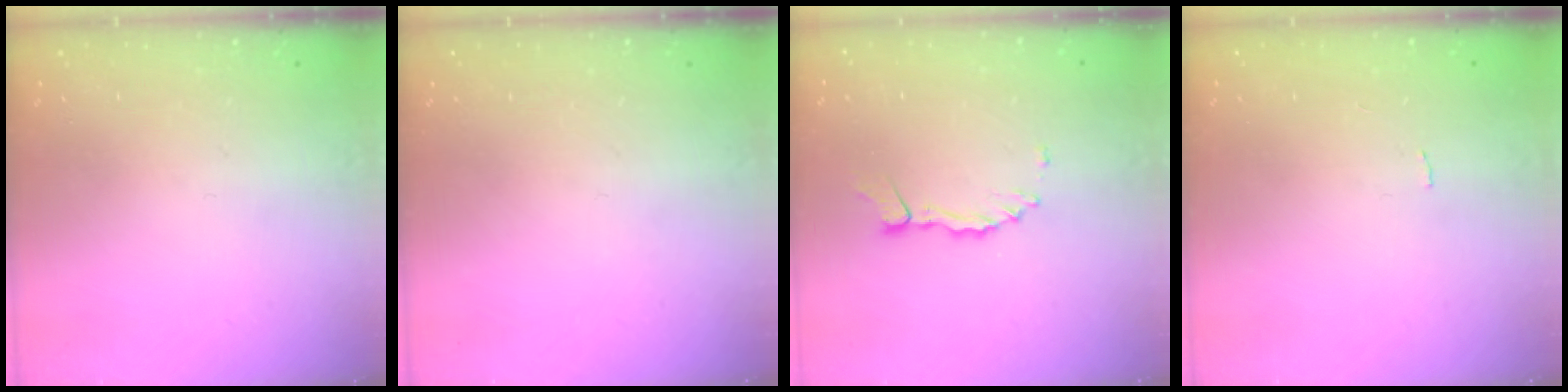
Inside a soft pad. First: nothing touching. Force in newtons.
{"total": 0.0}
{"total": 1.4, "press": 1.4, "slide": 0.2}
{"total": 0.6, "press": 0.5, "slide": 0.2}